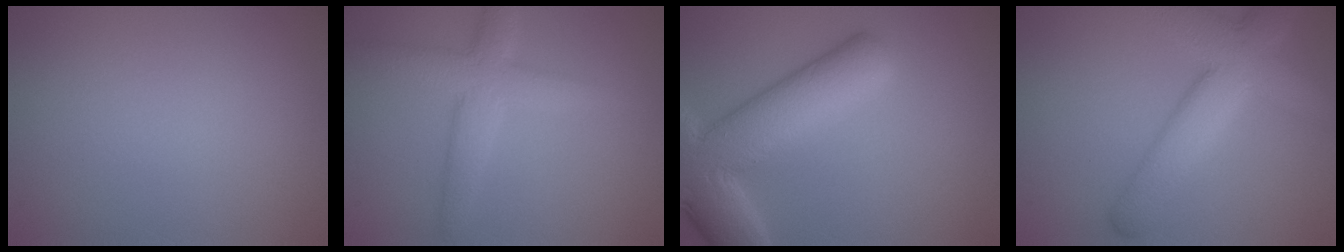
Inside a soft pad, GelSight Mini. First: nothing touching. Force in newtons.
{"total": 4.3, "press": 4.3, "slide": 0.1}
{"total": 8.7, "press": 8.7, "slide": 0.5}
{"total": 6.9, "press": 6.9, "slide": 0.3}